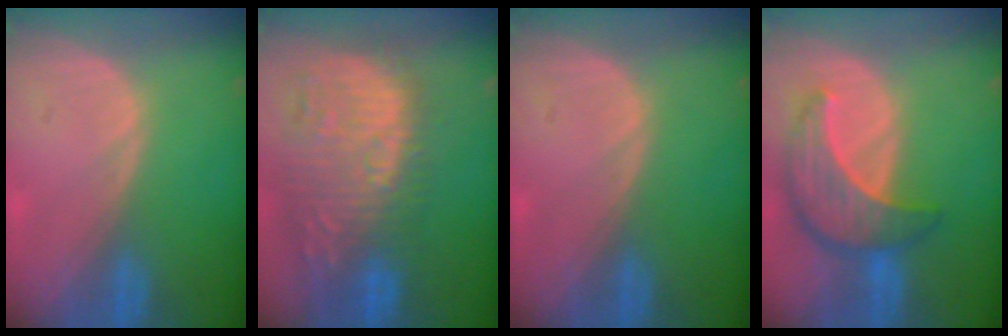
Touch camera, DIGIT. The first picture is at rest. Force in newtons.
{"total": 12.9, "press": 11.7, "slide": 5.4}
{"total": 0.0}
{"total": 8.6, "press": 7.8, "slide": 3.7}